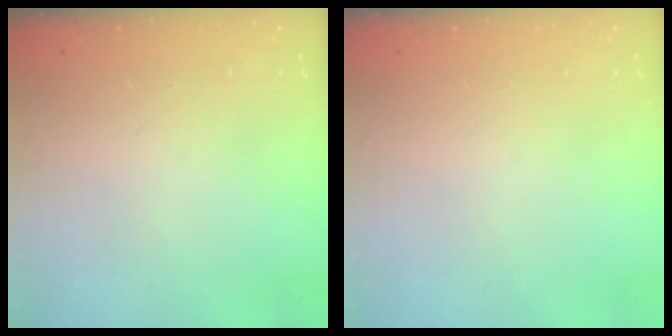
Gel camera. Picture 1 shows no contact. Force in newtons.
{"total": 0.0}